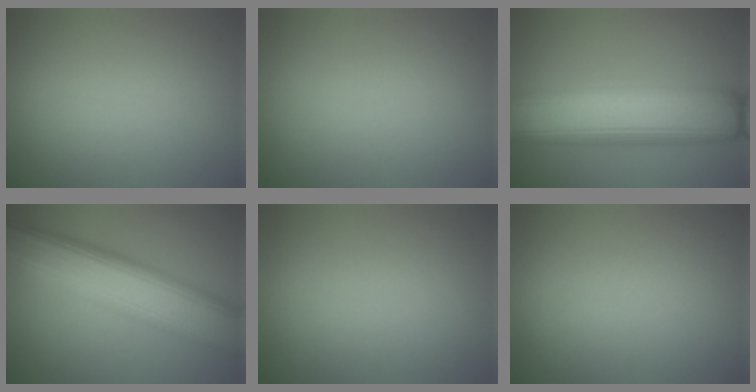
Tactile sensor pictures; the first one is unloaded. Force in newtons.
{"total": 0.0}
{"total": 11.6, "press": 11.6, "slide": 0.3}
{"total": 10.1, "press": 10.1, "slide": 0.8}
{"total": 0.0}
{"total": 0.0}